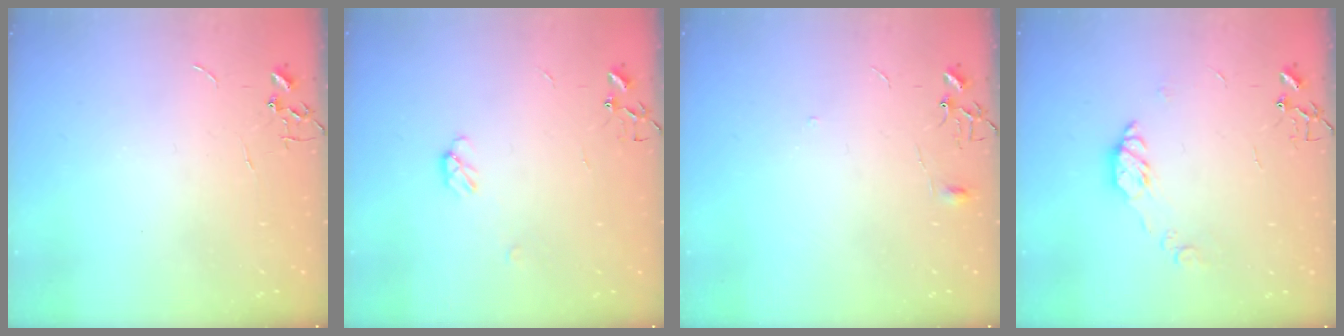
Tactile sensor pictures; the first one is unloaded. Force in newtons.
{"total": 3.9, "press": 3.9, "slide": 0.4}
{"total": 4.6, "press": 4.6, "slide": 0.5}
{"total": 7.6, "press": 7.6, "slide": 0.4}